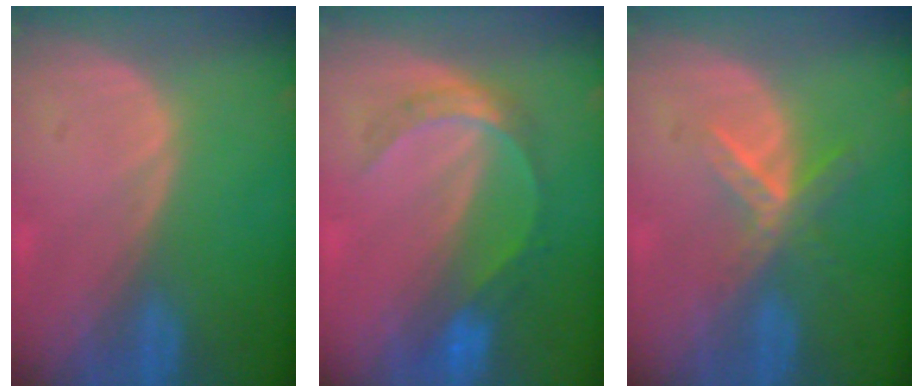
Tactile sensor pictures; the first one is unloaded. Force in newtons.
{"total": 6.1, "press": 5.3, "slide": 3.1}
{"total": 5.7, "press": 5.0, "slide": 2.8}